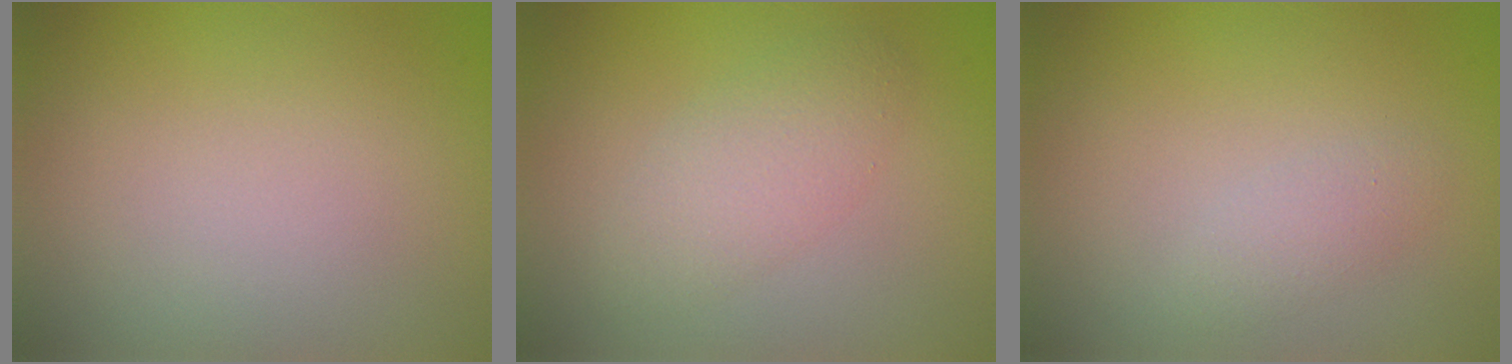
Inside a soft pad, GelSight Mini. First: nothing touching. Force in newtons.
{"total": 2.8, "press": 2.8, "slide": 0.2}
{"total": 1.3, "press": 1.3, "slide": 0.0}